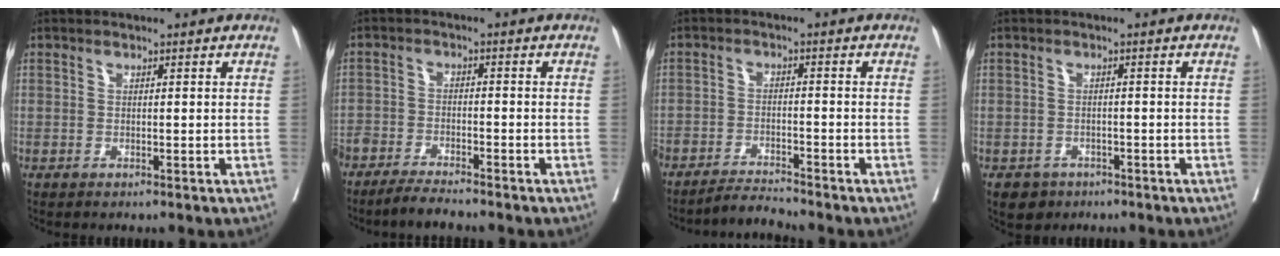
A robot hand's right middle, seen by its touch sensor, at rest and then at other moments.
{"total": 5.9, "force": [-5.4, 0.4, 2.4], "torque": [-0.034, -0.014, -0.095]}
{"total": 3.9, "force": [-3.7, -1.0, 0.2], "torque": [-0.003, -0.014, -0.066]}
{"total": 3.1, "force": [-2.0, 2.3, 0.5], "torque": [-0.008, 0.005, -0.029]}